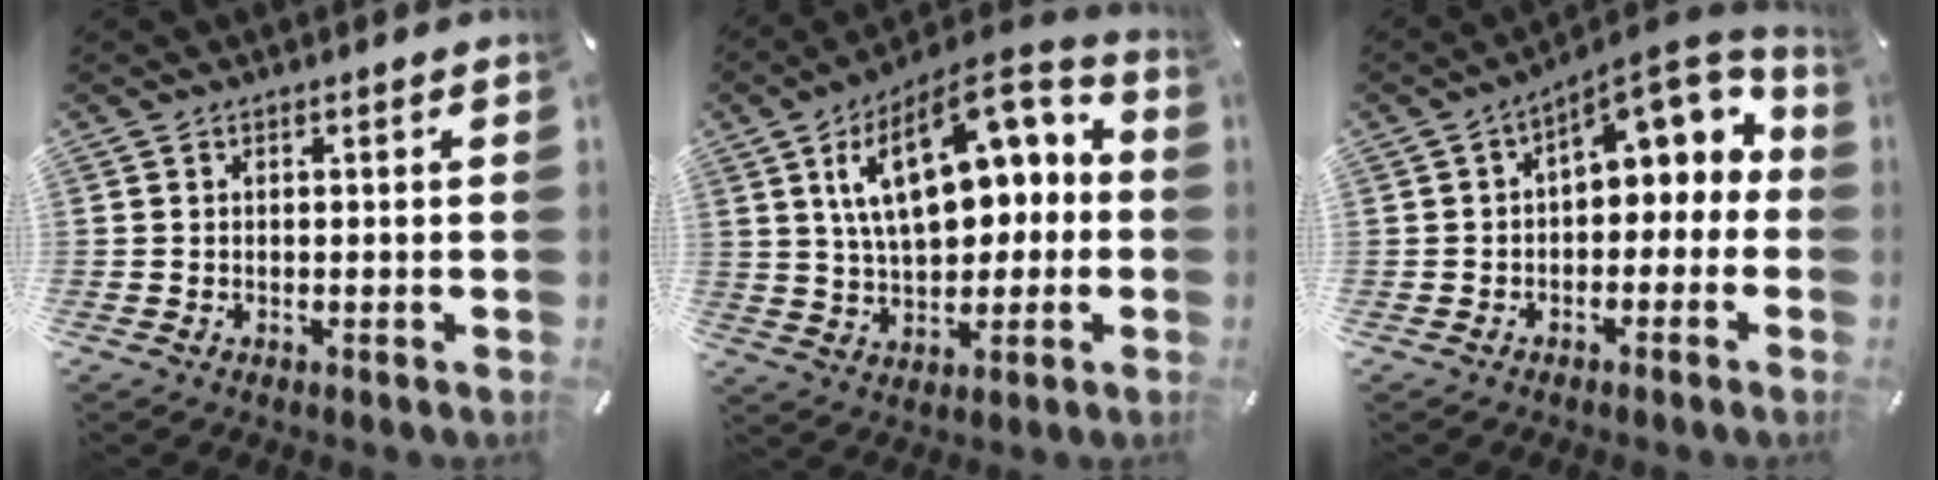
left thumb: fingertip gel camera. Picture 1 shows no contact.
{"total": 19.3, "force": [5.6, 11.6, 14.4], "torque": [-0.234, -0.016, 0.095]}
{"total": 8.9, "force": [3.5, 5.1, 6.4], "torque": [-0.080, -0.032, 0.060]}